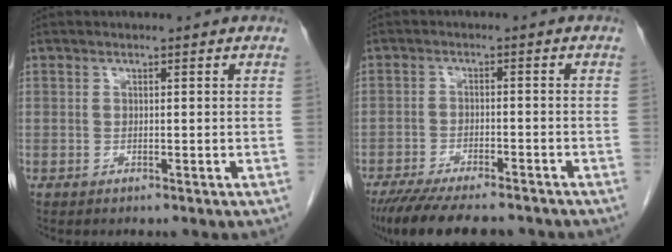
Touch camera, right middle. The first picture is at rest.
{"total": 13.4, "force": [-11.3, 3.1, 6.5], "torque": [-0.121, -0.021, -0.168]}